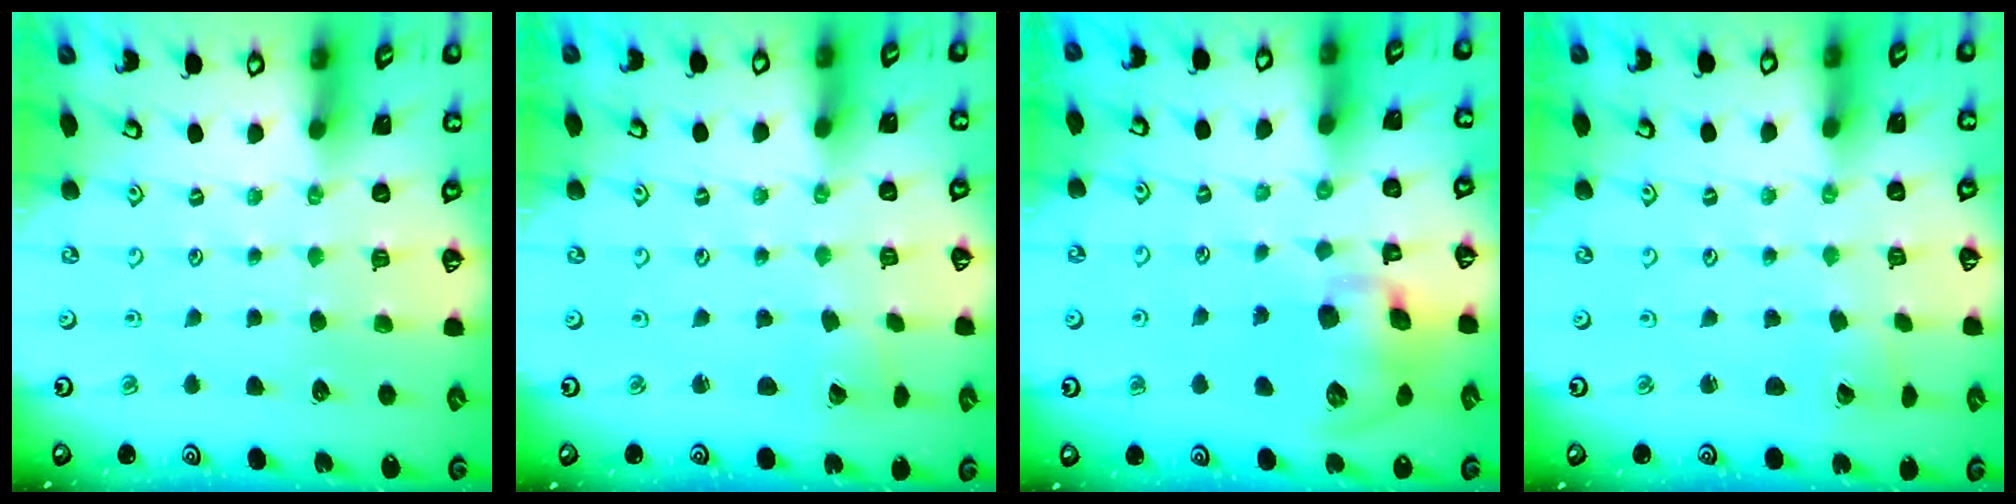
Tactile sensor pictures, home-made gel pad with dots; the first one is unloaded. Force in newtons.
{"total": 1.3, "press": 1.3, "slide": 0.1}
{"total": 13.4, "press": 13.2, "slide": 2.0}
{"total": 1.3, "press": 1.3, "slide": 0.1}